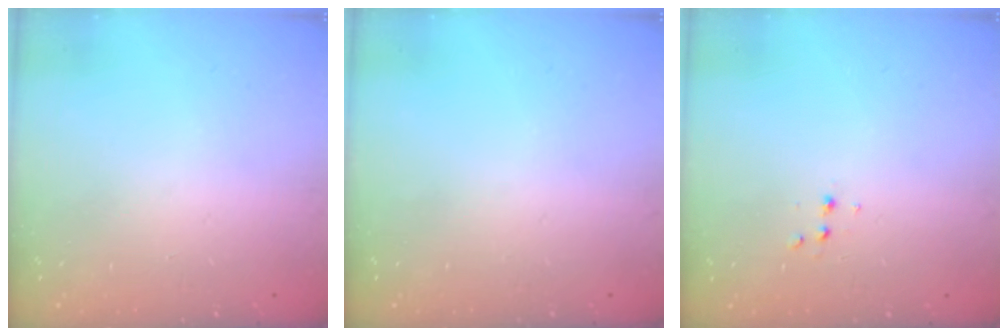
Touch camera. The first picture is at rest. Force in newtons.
{"total": 0.0}
{"total": 3.1, "press": 3.0, "slide": 0.9}